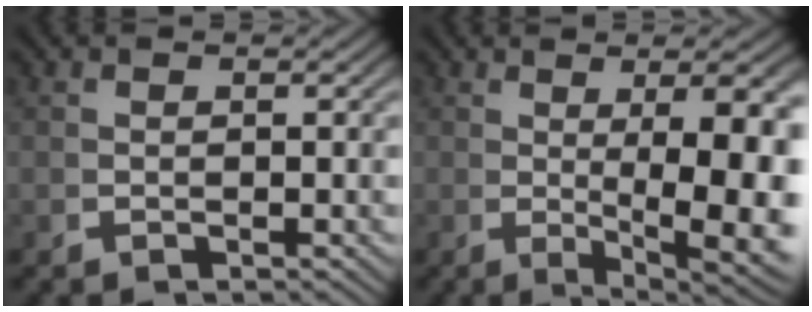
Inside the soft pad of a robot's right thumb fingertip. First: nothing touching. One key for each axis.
{"total": 9.4, "fx": -0.4, "fy": 3.8, "fz": 8.6, "tx": -0.125, "ty": -0.027, "tz": 0.013}